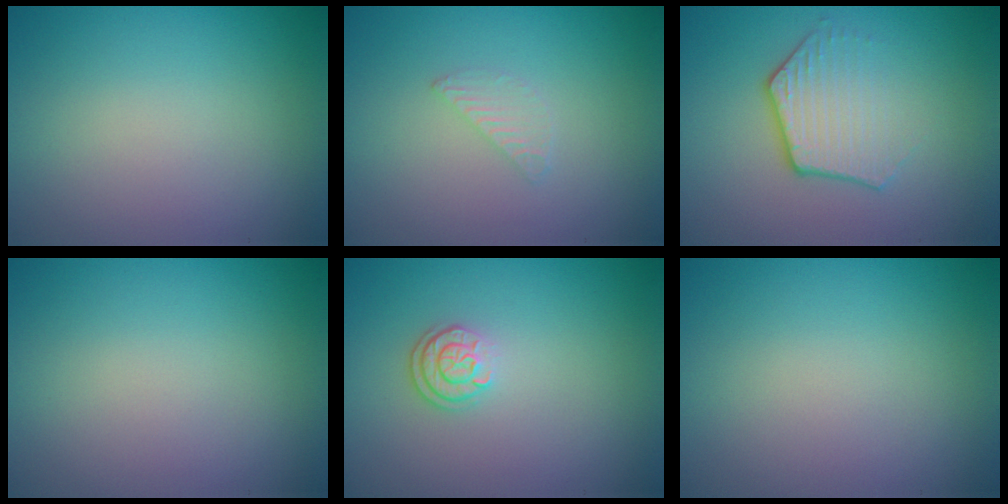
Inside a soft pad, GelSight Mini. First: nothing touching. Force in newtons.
{"total": 1.1, "press": 1.1, "slide": 0.1}
{"total": 4.0, "press": 2.9, "slide": 2.8}
{"total": 0.0}
{"total": 2.2, "press": 1.8, "slide": 1.3}
{"total": 0.0}